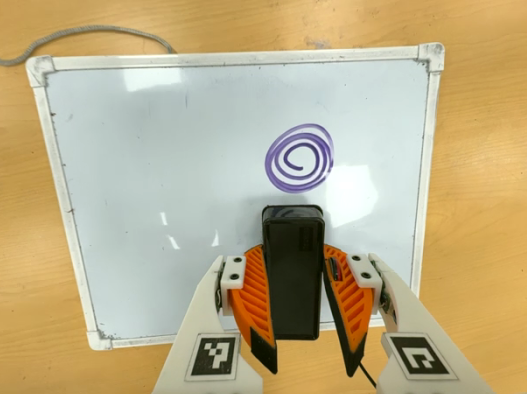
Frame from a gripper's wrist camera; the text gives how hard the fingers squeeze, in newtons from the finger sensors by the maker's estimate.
{"total": 9.9, "left": 8.0, "right": 11.7}